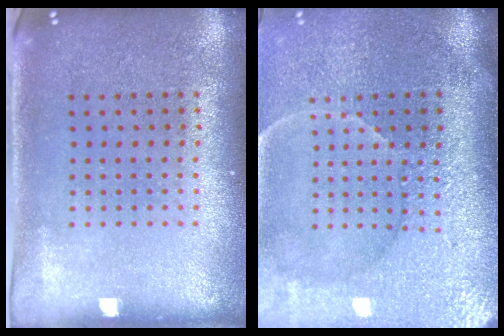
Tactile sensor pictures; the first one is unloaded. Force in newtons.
{"total": 4.3, "press": 3.9, "slide": 1.9}